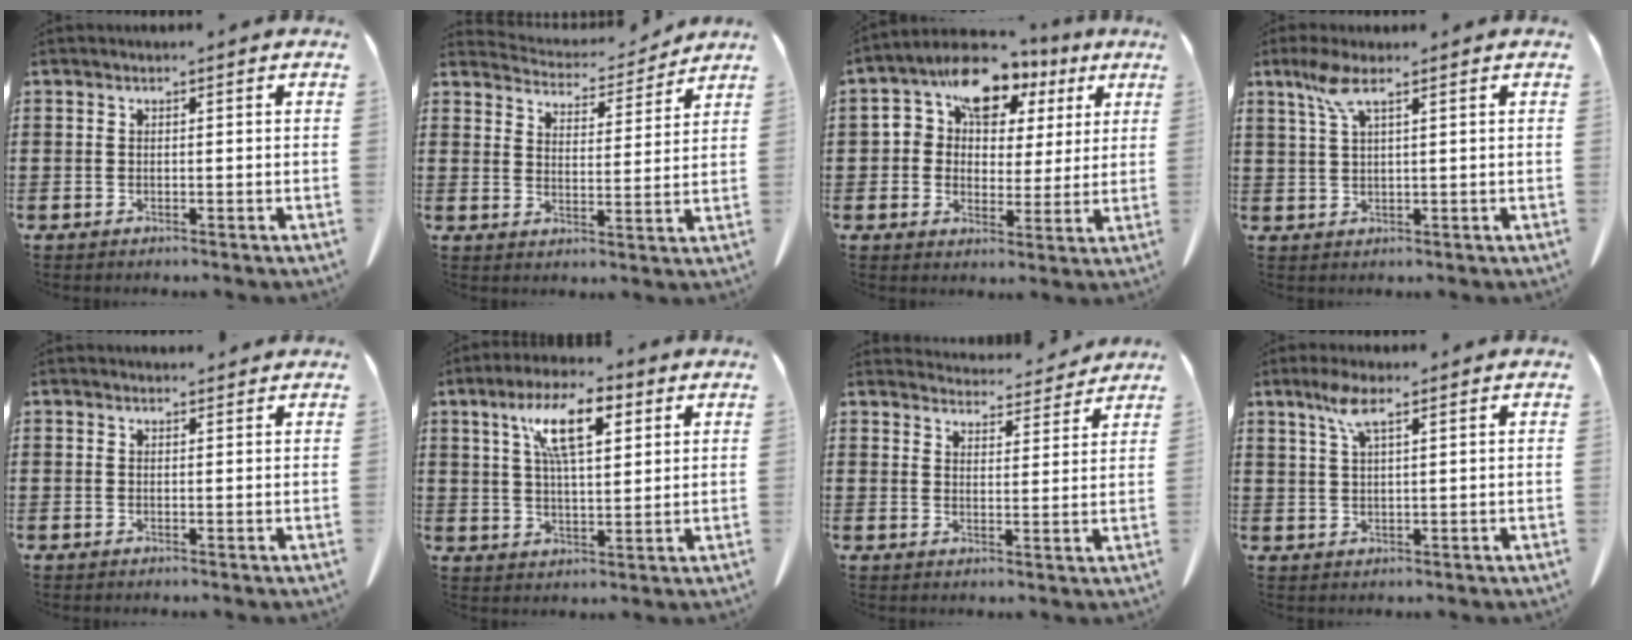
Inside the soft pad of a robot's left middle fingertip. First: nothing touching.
{"total": 4.8, "force": [4.7, 0.7, 0.4], "torque": [-0.024, -0.034, 0.080]}
{"total": 9.9, "force": [5.5, 6.9, 4.7], "torque": [-0.103, -0.010, 0.095]}
{"total": 4.4, "force": [2.5, 0.9, 3.5], "torque": [-0.077, 0.005, 0.043]}
{"total": 0.9, "force": [0.9, 0.3, 0.2], "torque": [0.002, -0.002, 0.015]}
{"total": 10.8, "force": [5.4, 3.6, 8.6], "torque": [-0.163, 0.003, 0.089]}
{"total": 4.9, "force": [4.9, 0.3, 0.6], "torque": [-0.017, -0.027, 0.087]}
{"total": 4.4, "force": [2.7, 0.8, 3.4], "torque": [-0.075, 0.005, 0.047]}